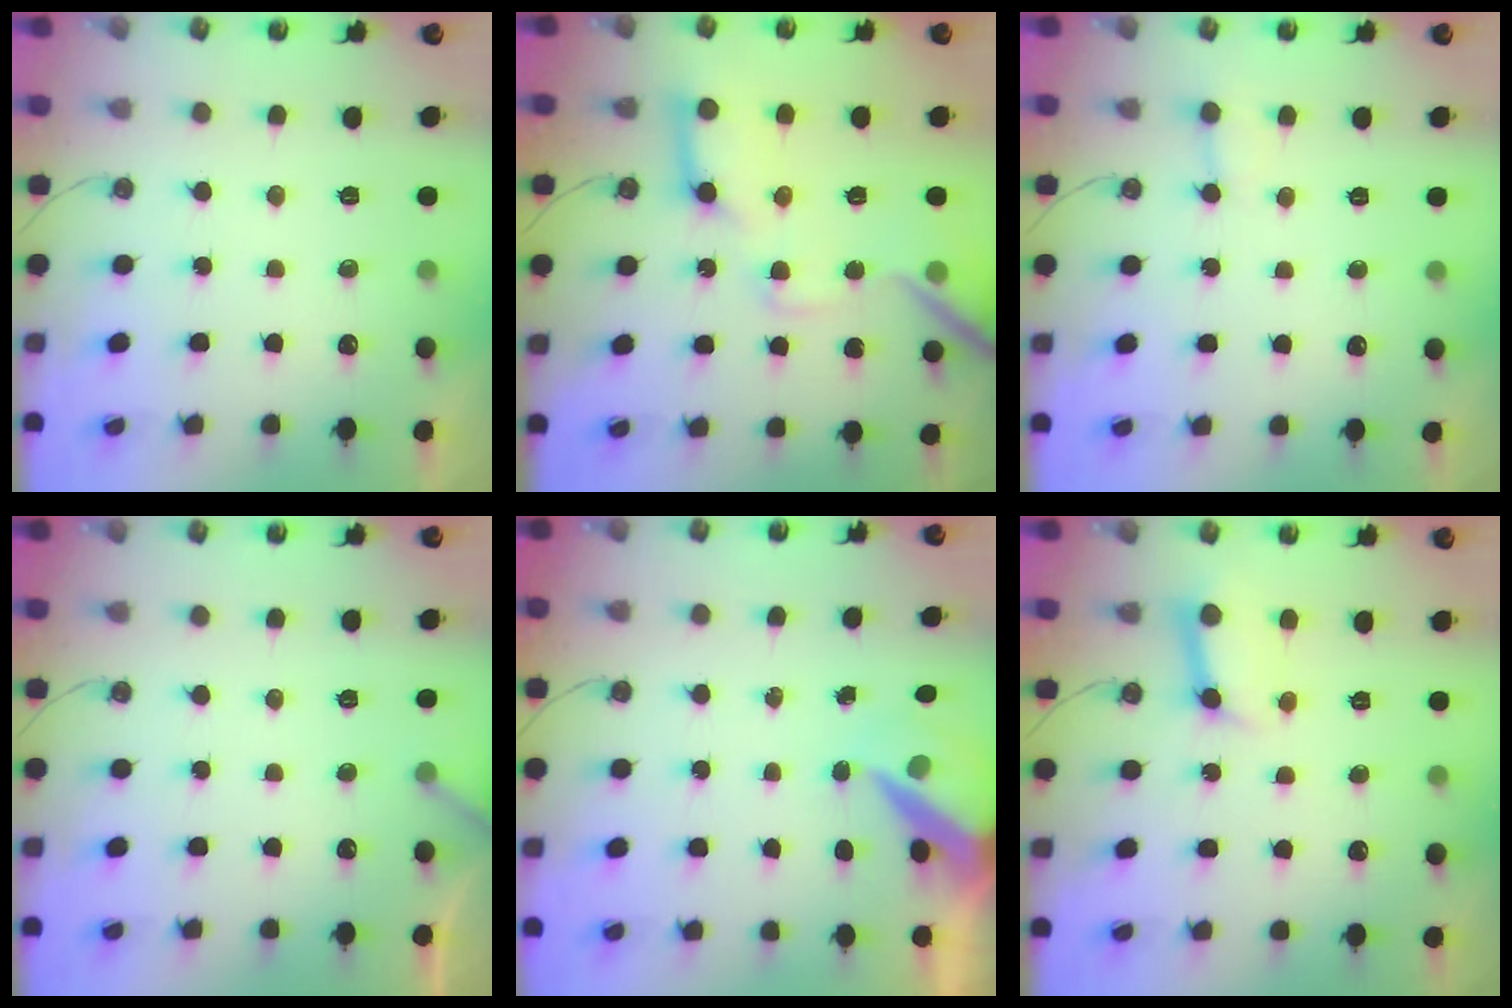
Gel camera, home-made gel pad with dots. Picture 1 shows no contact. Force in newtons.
{"total": 16.8, "press": 16.7, "slide": 1.9}
{"total": 2.0, "press": 2.0, "slide": 0.1}
{"total": 3.7, "press": 3.7, "slide": 0.2}
{"total": 7.6, "press": 7.5, "slide": 0.9}
{"total": 8.2, "press": 8.1, "slide": 0.9}